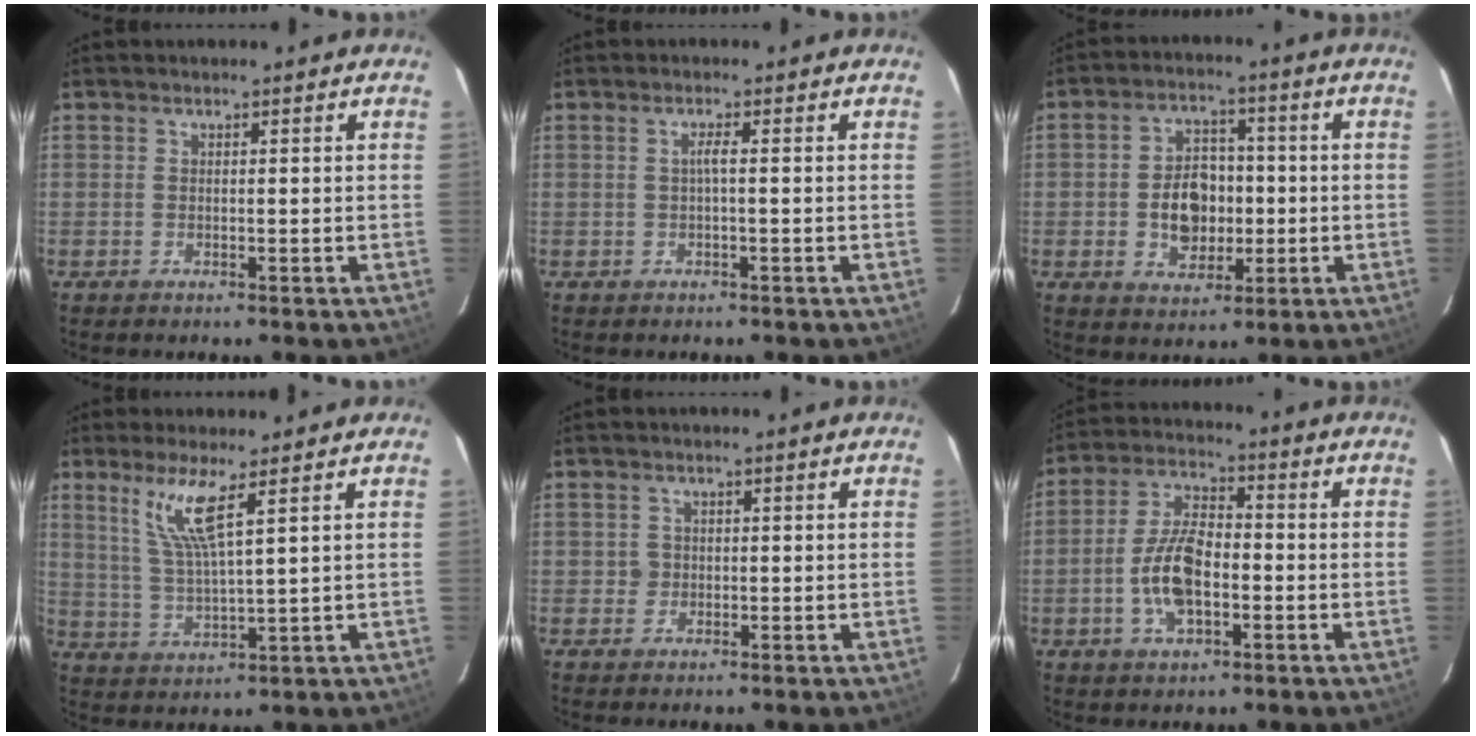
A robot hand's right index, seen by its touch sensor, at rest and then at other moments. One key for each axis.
{"total": 1.2, "fx": -0.2, "fy": -0.2, "fz": 1.2, "tx": -0.021, "ty": 0.003, "tz": -0.004}
{"total": 9.2, "fx": -1.3, "fy": 6.9, "fz": 6.0, "tx": -0.114, "ty": 0.020, "tz": -0.009}
{"total": 7.6, "fx": 4.2, "fy": 0.2, "fz": 6.3, "tx": -0.130, "ty": -0.010, "tz": 0.090}
{"total": 1.6, "fx": -0.2, "fy": 1.6, "fz": 0.0, "tx": 0.004, "ty": 0.004, "tz": -0.001}
{"total": 10.2, "fx": -2.7, "fy": 5.0, "fz": 8.5, "tx": -0.176, "ty": 0.008, "tz": -0.048}